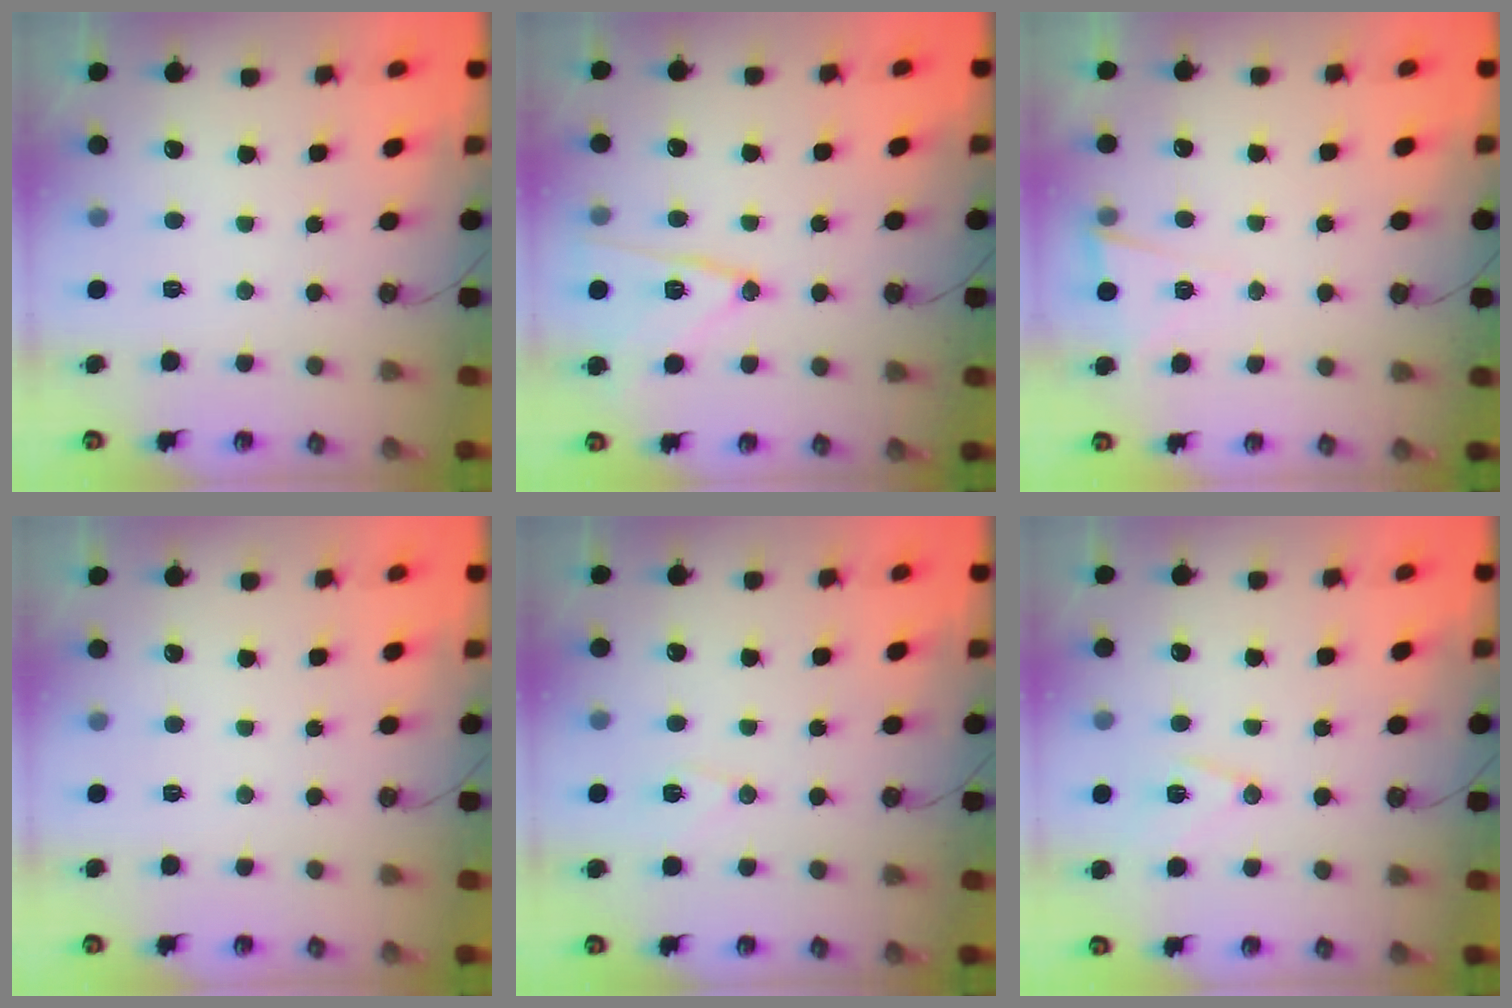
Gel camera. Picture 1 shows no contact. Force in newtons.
{"total": 13.3, "press": 13.3, "slide": 0.4}
{"total": 2.8, "press": 2.4, "slide": 1.4}
{"total": 0.0}
{"total": 6.8, "press": 6.4, "slide": 2.4}
{"total": 9.9, "press": 9.3, "slide": 3.4}